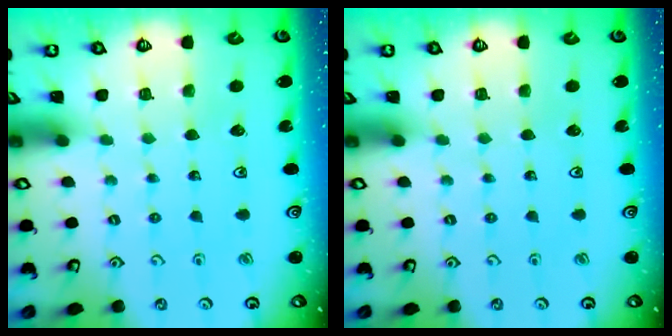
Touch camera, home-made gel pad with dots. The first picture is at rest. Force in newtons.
{"total": 0.0}